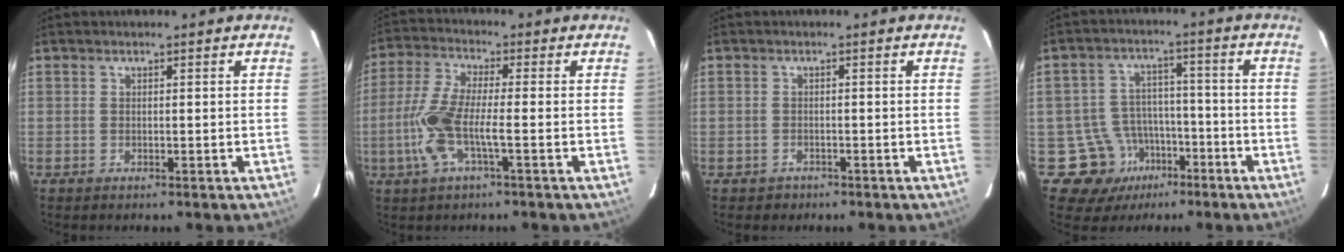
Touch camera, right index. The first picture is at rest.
{"total": 8.6, "force": [-2.3, 1.3, 8.2], "torque": [-0.183, 0.004, -0.051]}
{"total": 1.7, "force": [-1.2, 1.2, -0.2], "torque": [-0.003, 0.005, -0.017]}
{"total": 10.4, "force": [-4.7, 9.2, 0.9], "torque": [-0.017, 0.042, -0.059]}